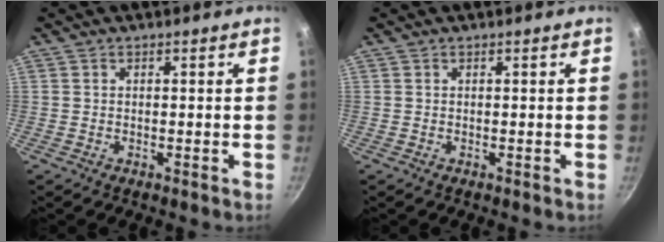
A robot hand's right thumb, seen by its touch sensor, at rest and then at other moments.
{"total": 0.0}